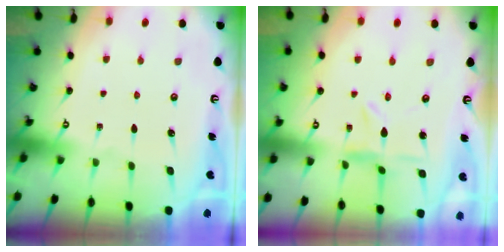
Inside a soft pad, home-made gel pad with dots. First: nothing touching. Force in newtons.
{"total": 2.0, "press": 2.0, "slide": 0.3}